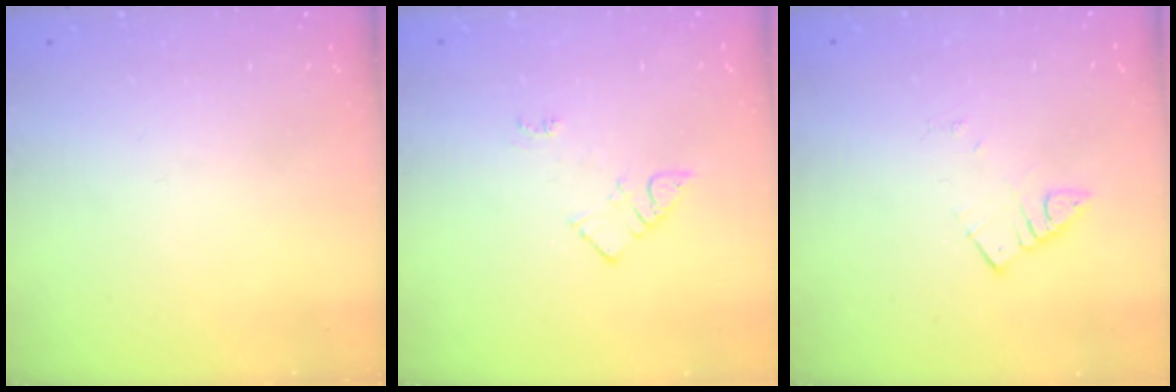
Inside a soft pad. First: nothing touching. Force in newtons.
{"total": 4.5, "press": 4.5, "slide": 0.6}
{"total": 2.6, "press": 2.6, "slide": 0.1}